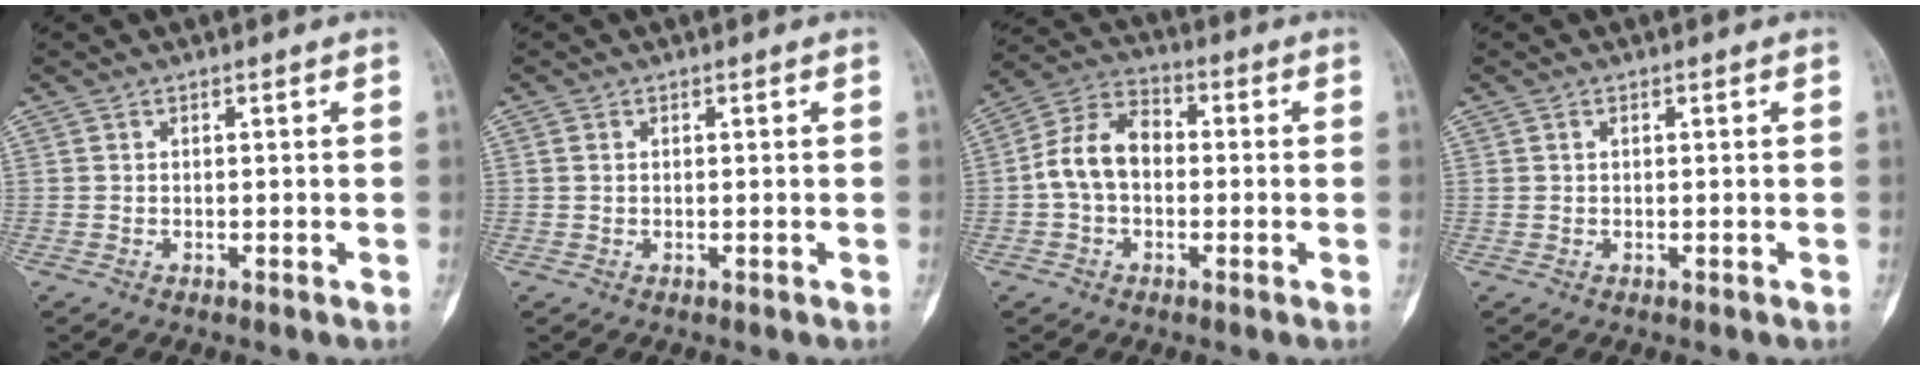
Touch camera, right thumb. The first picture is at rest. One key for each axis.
{"total": 0.9, "fx": 0.2, "fy": 0.6, "fz": 0.6, "tx": -0.017, "ty": 0.003, "tz": 0.007}
{"total": 9.9, "fx": -0.6, "fy": 6.9, "fz": 7.1, "tx": -0.123, "ty": 0.034, "tz": -0.024}
{"total": 0.5, "fx": 0.2, "fy": 0.3, "fz": 0.4, "tx": -0.009, "ty": 0.004, "tz": 0.006}